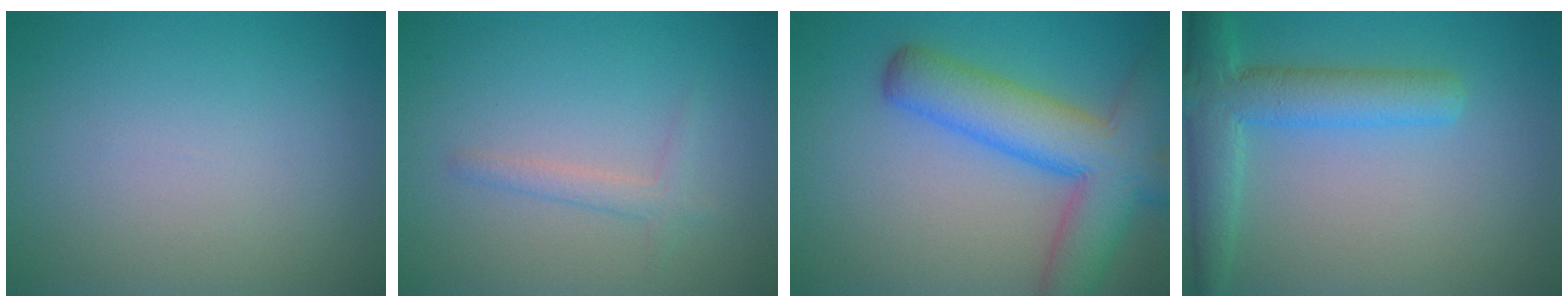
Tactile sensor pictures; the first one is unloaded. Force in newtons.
{"total": 1.5, "press": 1.5, "slide": 0.1}
{"total": 7.7, "press": 7.7, "slide": 0.7}
{"total": 5.4, "press": 5.4, "slide": 0.3}